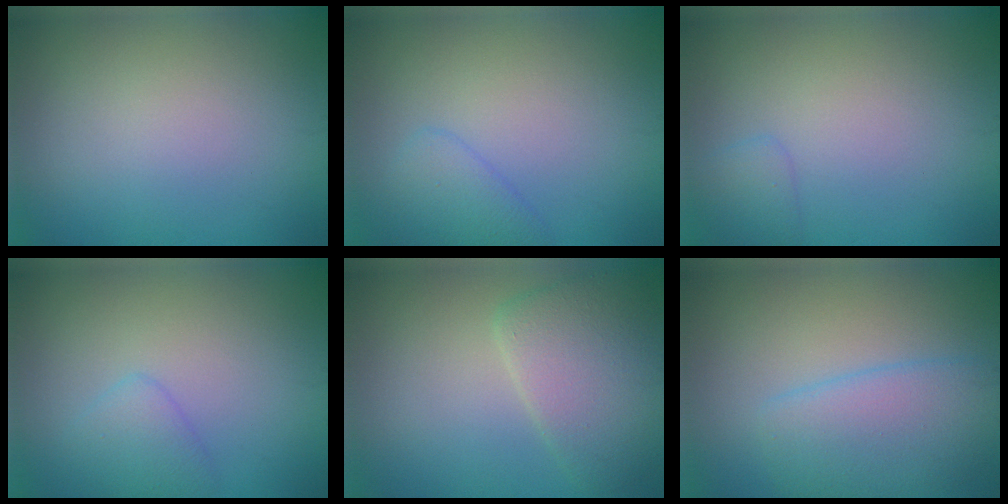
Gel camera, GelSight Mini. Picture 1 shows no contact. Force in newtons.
{"total": 2.2, "press": 2.1, "slide": 0.2}
{"total": 1.3, "press": 1.3, "slide": 0.1}
{"total": 2.0, "press": 2.0, "slide": 0.2}
{"total": 5.1, "press": 5.0, "slide": 0.5}
{"total": 4.8, "press": 4.8, "slide": 0.1}